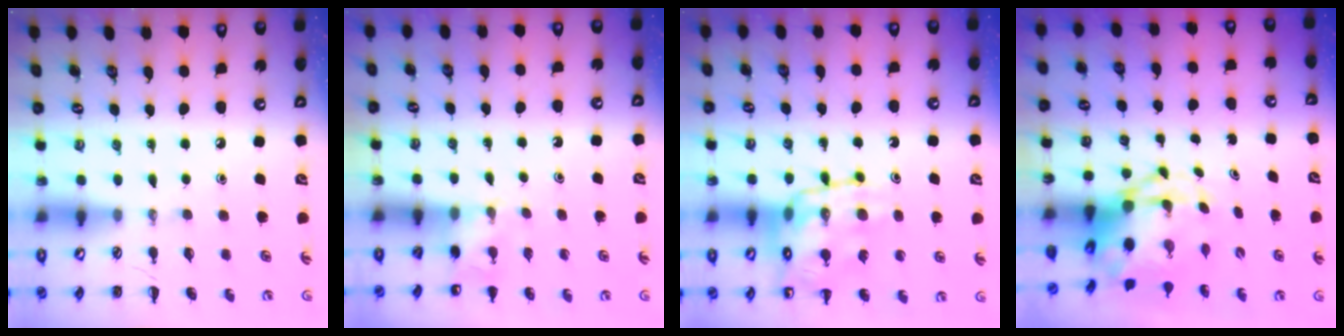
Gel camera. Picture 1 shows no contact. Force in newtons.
{"total": 3.7, "press": 3.5, "slide": 1.1}
{"total": 14.7, "press": 14.4, "slide": 2.9}
{"total": 4.9, "press": 4.7, "slide": 1.3}